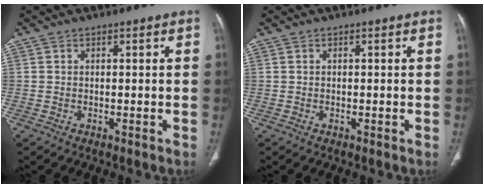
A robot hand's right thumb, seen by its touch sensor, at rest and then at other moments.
{"total": 0.0}